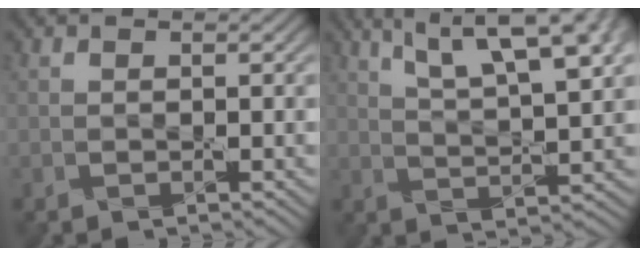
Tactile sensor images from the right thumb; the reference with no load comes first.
{"total": 13.2, "force": [7.7, 3.9, 10.0], "torque": [-0.166, 0.021, 0.106]}